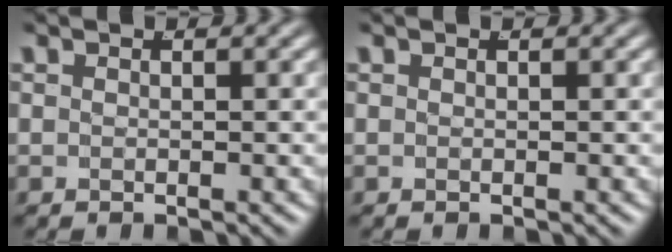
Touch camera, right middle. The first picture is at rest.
{"total": 0.0}